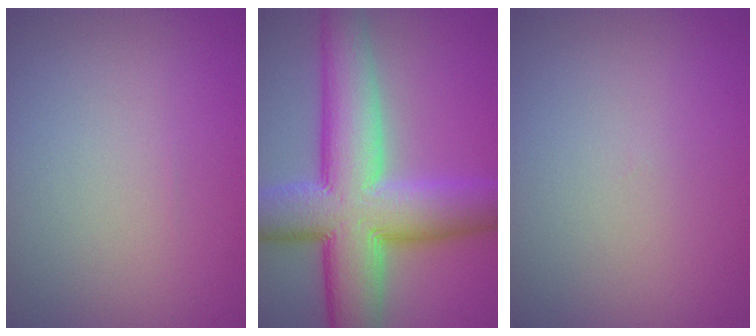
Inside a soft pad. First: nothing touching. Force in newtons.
{"total": 12.7, "press": 12.7, "slide": 0.4}
{"total": 0.0}